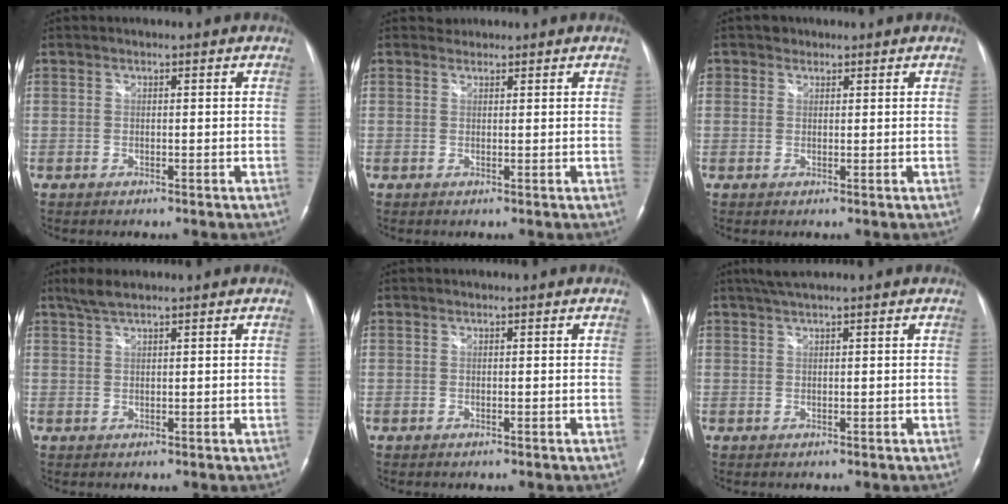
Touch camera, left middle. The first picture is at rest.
{"total": 1.0, "force": [0.8, 0.3, -0.4], "torque": [0.001, 0.006, 0.012]}
{"total": 1.4, "force": [0.8, 1.1, 0.0], "torque": [0.007, -0.001, 0.008]}
{"total": 2.7, "force": [2.2, 0.3, 1.5], "torque": [-0.039, 0.009, 0.047]}
{"total": 0.0}
{"total": 2.9, "force": [2.3, -0.2, 1.8], "torque": [-0.038, 0.018, 0.045]}